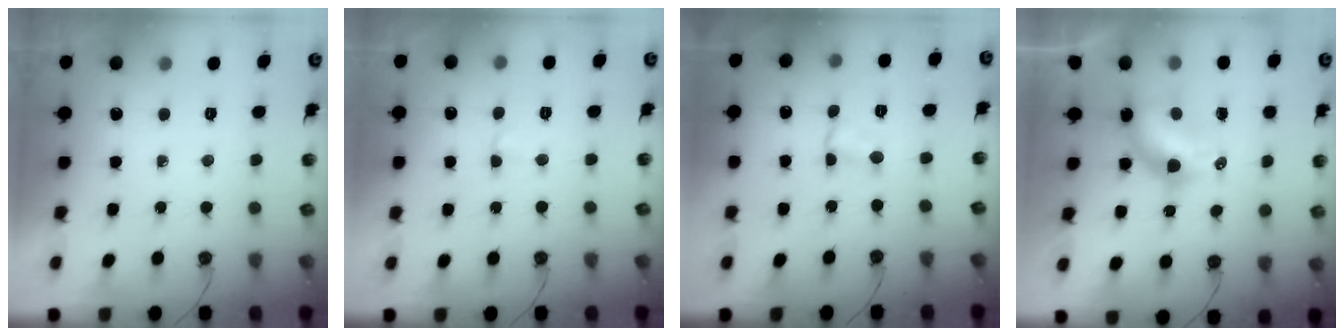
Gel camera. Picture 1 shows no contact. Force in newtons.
{"total": 2.9, "press": 2.9, "slide": 0.6}
{"total": 3.5, "press": 1.5, "slide": 3.1}
{"total": 6.1, "press": 6.1, "slide": 0.3}